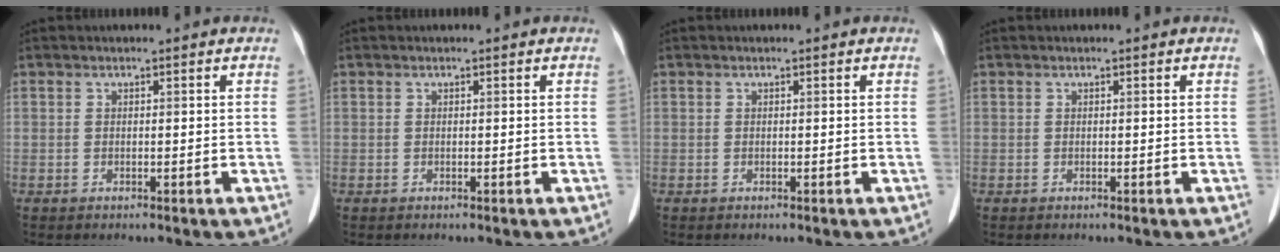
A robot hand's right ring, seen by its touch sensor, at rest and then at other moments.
{"total": 0.0}
{"total": 0.0}
{"total": 0.0}